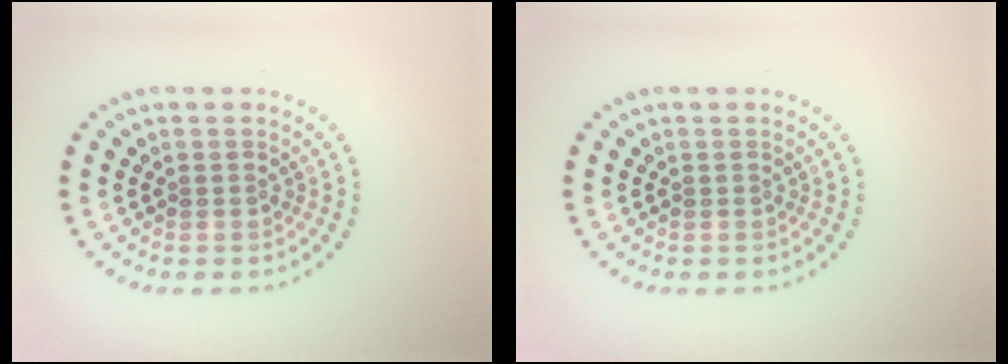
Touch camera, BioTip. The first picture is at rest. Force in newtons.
{"total": 0.0}